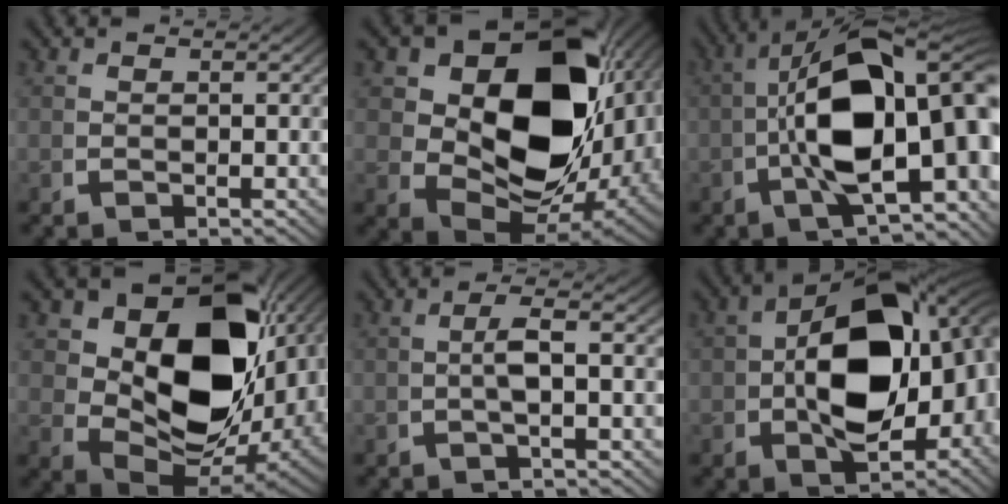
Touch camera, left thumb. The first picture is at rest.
{"total": 22.3, "force": [2.0, 14.3, 17.0], "torque": [-0.293, -0.072, 0.060]}
{"total": 18.0, "force": [-0.5, 9.8, 15.1], "torque": [-0.253, -0.039, 0.008]}
{"total": 20.2, "force": [1.7, 12.7, 15.6], "torque": [-0.267, -0.071, 0.058]}
{"total": 3.0, "force": [-0.3, 0.5, 2.9], "torque": [-0.066, 0.003, -0.006]}
{"total": 16.7, "force": [-0.4, 10.5, 13.0], "torque": [-0.217, -0.031, 0.009]}